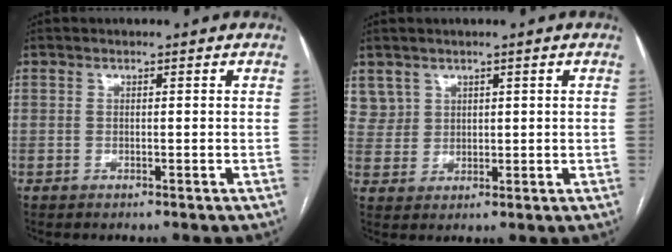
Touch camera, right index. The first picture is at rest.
{"total": 4.1, "force": [2.6, 3.2, 0.0], "torque": [0.010, 0.006, 0.054]}